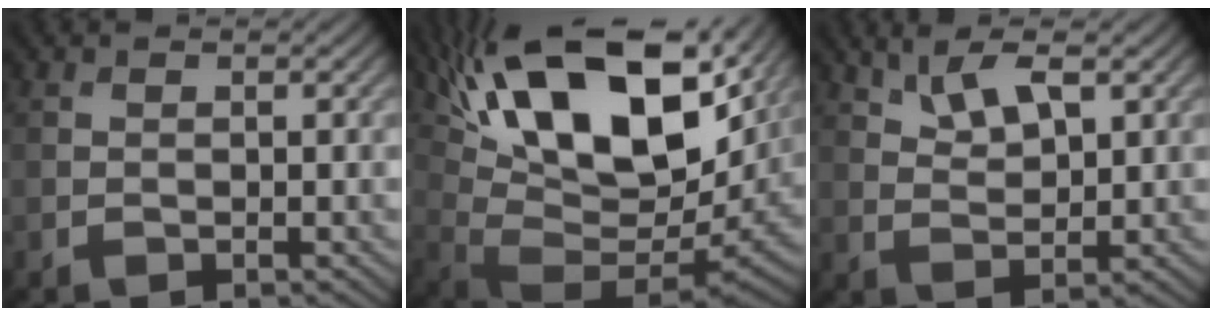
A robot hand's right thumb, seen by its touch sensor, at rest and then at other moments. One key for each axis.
{"total": 20.6, "fx": 8.3, "fy": 8.9, "fz": 16.6, "tx": -0.297, "ty": 0.027, "tz": 0.148}
{"total": 5.3, "fx": 3.3, "fy": 2.0, "fz": 3.7, "tx": -0.076, "ty": -0.002, "tz": 0.070}